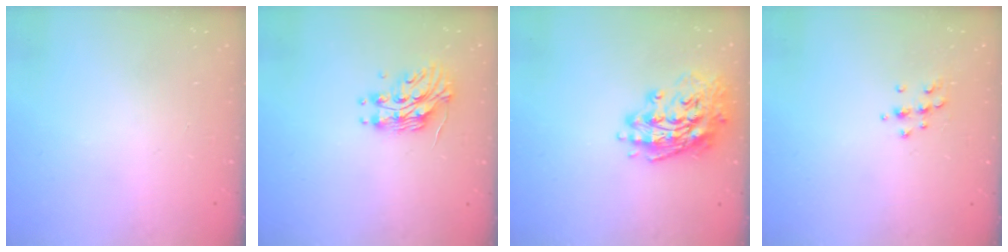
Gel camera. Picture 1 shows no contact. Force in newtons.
{"total": 11.8, "press": 11.8, "slide": 0.6}
{"total": 16.2, "press": 16.0, "slide": 2.6}
{"total": 6.3, "press": 6.2, "slide": 0.9}